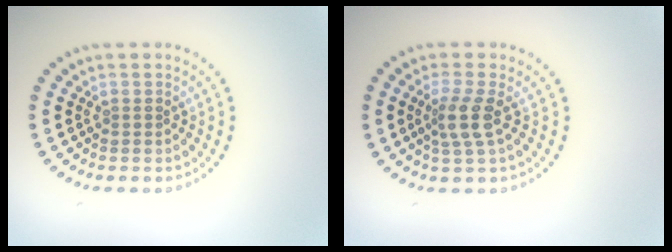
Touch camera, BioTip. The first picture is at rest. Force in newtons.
{"total": 2.6, "press": 2.0, "slide": 1.7}